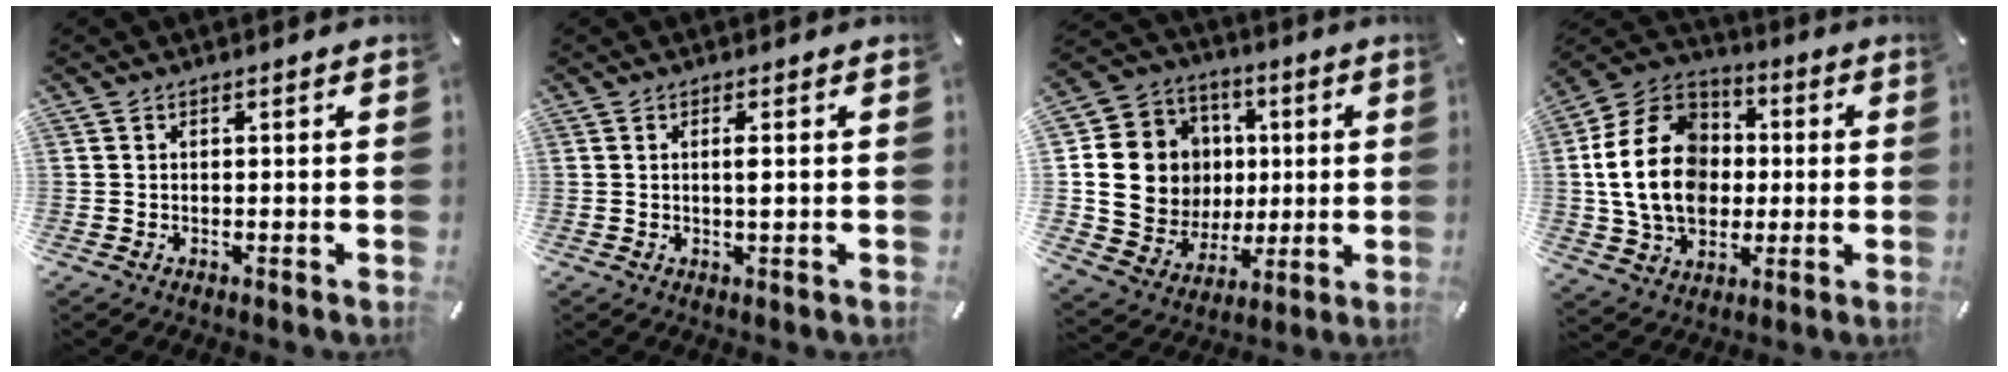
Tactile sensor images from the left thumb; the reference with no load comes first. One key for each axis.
{"total": 2.1, "fx": 0.3, "fy": 0.3, "fz": 2.0, "tx": -0.042, "ty": -0.002, "tz": 0.003}
{"total": 16.2, "fx": 1.5, "fy": 15.2, "fz": 5.1, "tx": -0.087, "ty": -0.004, "tz": 0.049}
{"total": 19.8, "fx": -0.1, "fy": 15.8, "fz": 12.0, "tx": -0.258, "ty": 0.015, "tz": -0.004}